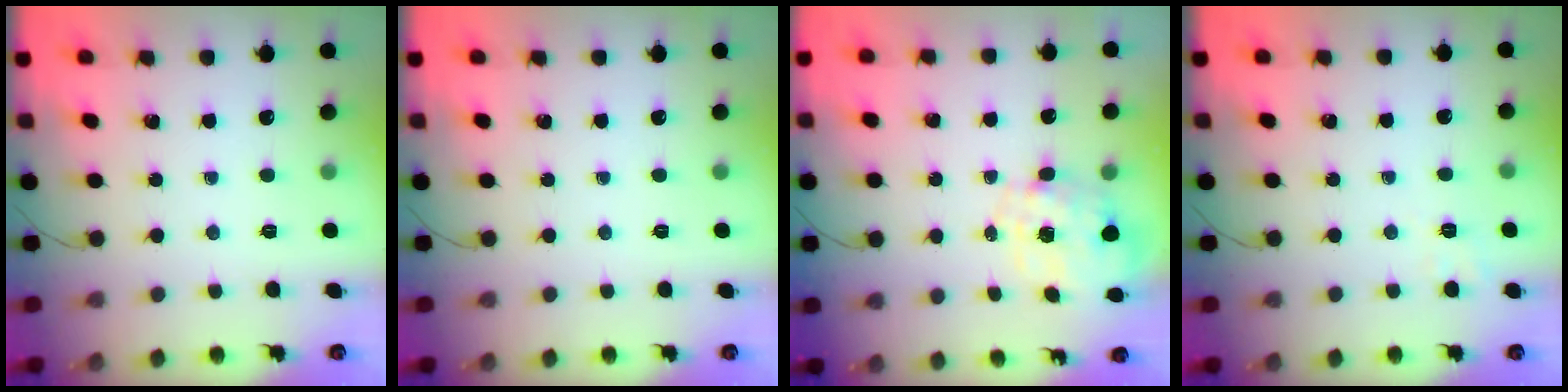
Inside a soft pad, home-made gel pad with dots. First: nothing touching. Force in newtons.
{"total": 0.0}
{"total": 2.1, "press": 1.8, "slide": 1.0}
{"total": 2.9, "press": 2.3, "slide": 1.9}